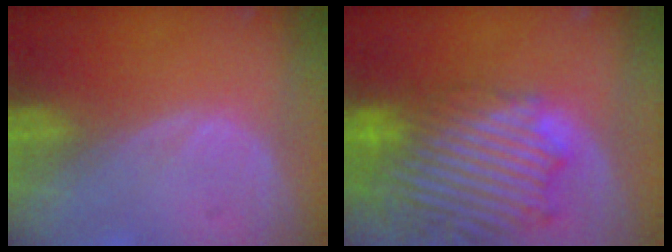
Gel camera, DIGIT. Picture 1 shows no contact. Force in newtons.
{"total": 14.0, "press": 12.0, "slide": 7.1}